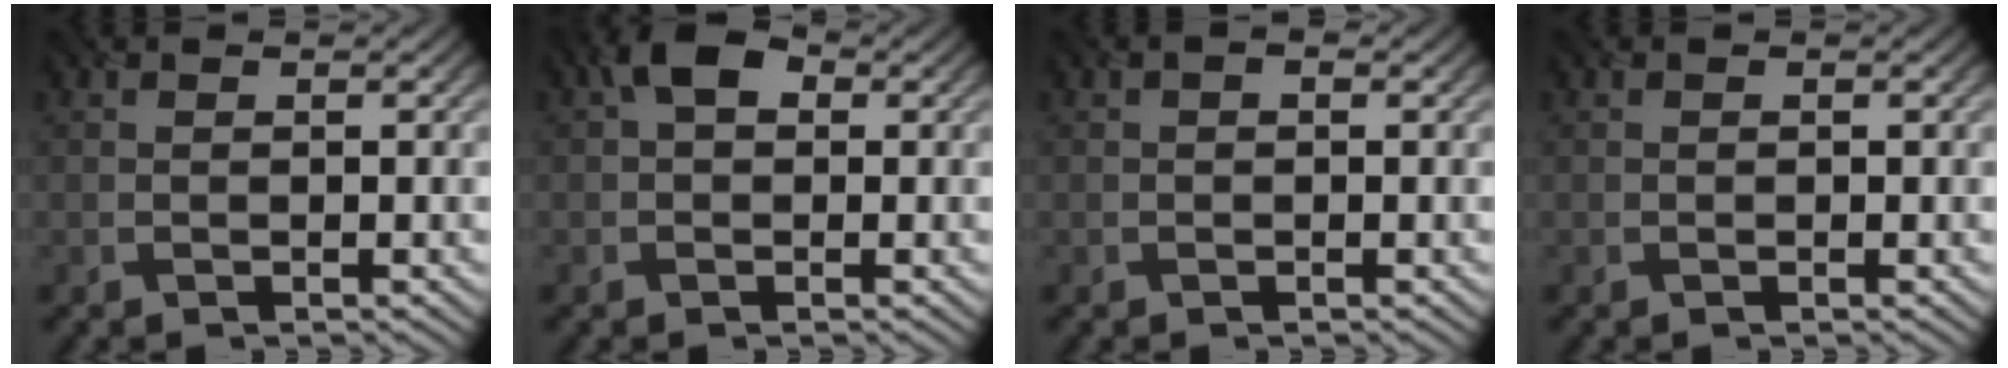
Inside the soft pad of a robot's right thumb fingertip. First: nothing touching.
{"total": 3.7, "force": [0.8, 2.6, 2.5], "torque": [-0.038, 0.010, 0.002]}
{"total": 0.7, "force": [0.0, 0.4, 0.5], "torque": [-0.002, 0.002, -0.001]}
{"total": 0.0}